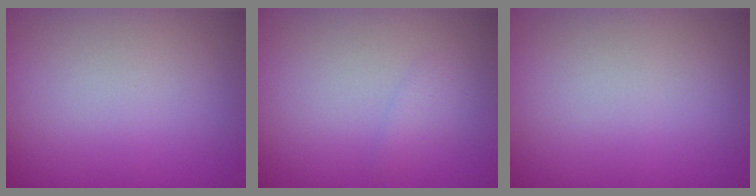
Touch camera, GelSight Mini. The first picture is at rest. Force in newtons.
{"total": 0.9, "press": 0.9, "slide": 0.1}
{"total": 0.0}